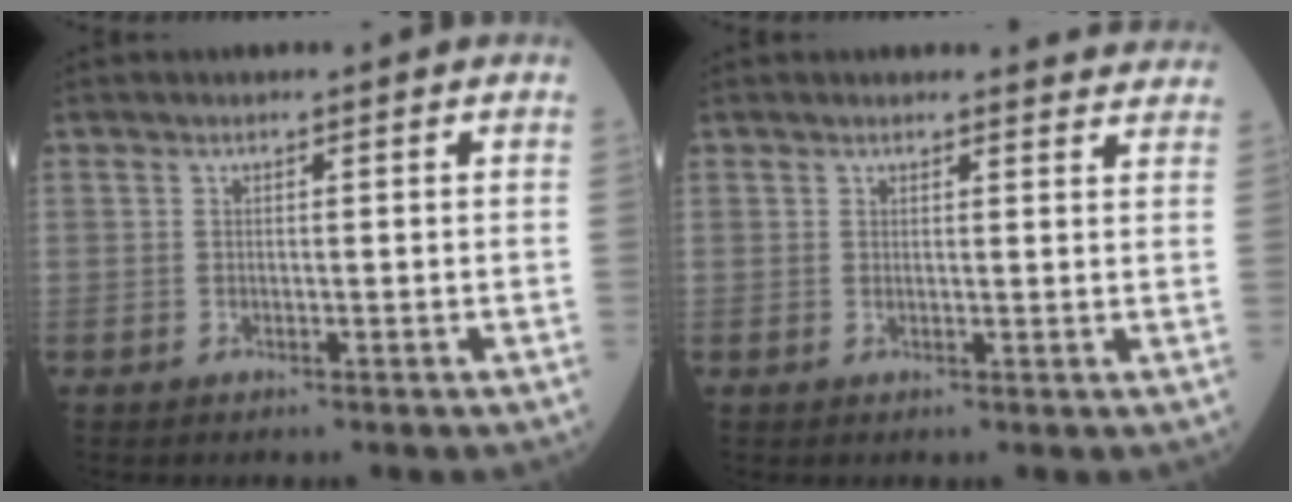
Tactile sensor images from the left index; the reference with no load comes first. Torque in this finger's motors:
{"motor_torque": [1.06, -1.08, 0.36, 0.04]}